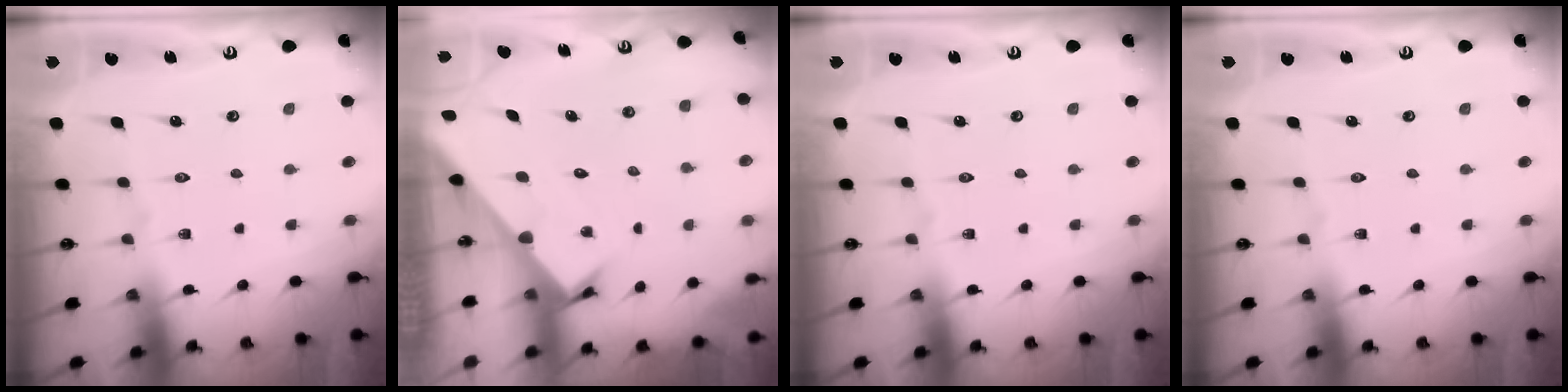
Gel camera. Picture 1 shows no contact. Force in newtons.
{"total": 2.5, "press": 2.5, "slide": 0.3}
{"total": 0.0}
{"total": 0.0}